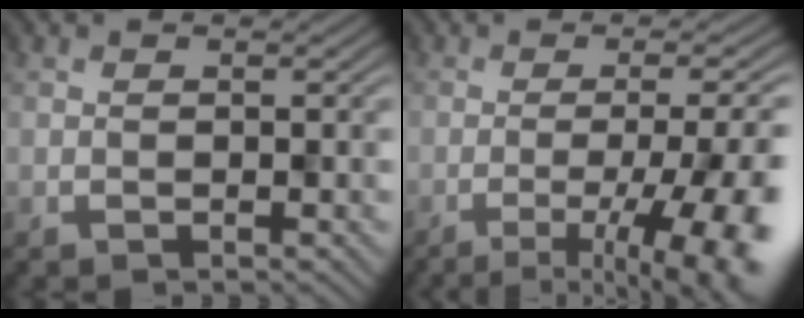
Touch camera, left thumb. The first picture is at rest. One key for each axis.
{"total": 12.0, "fx": -4.7, "fy": 3.3, "fz": 10.5, "tx": -0.123, "ty": -0.005, "tz": -0.060}